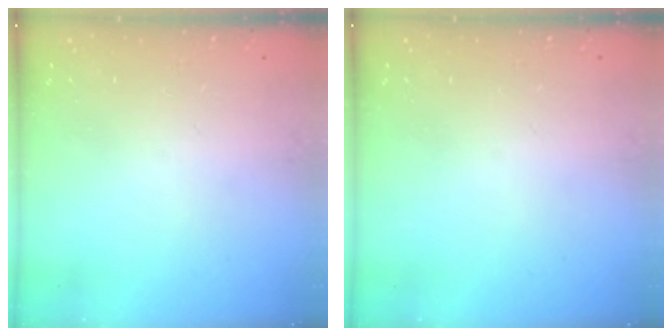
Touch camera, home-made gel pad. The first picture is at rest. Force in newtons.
{"total": 0.0}